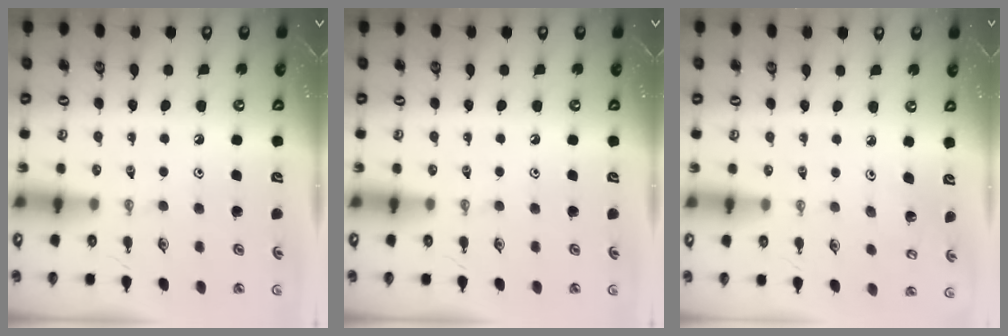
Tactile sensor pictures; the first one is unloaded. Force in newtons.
{"total": 0.0}
{"total": 3.1, "press": 3.0, "slide": 0.3}